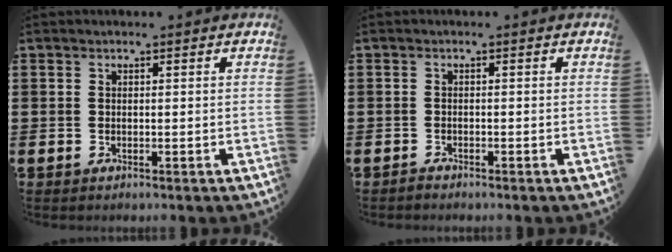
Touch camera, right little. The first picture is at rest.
{"total": 0.6, "force": [-0.6, 0.1, 0.0], "torque": [-0.002, -0.002, -0.013]}